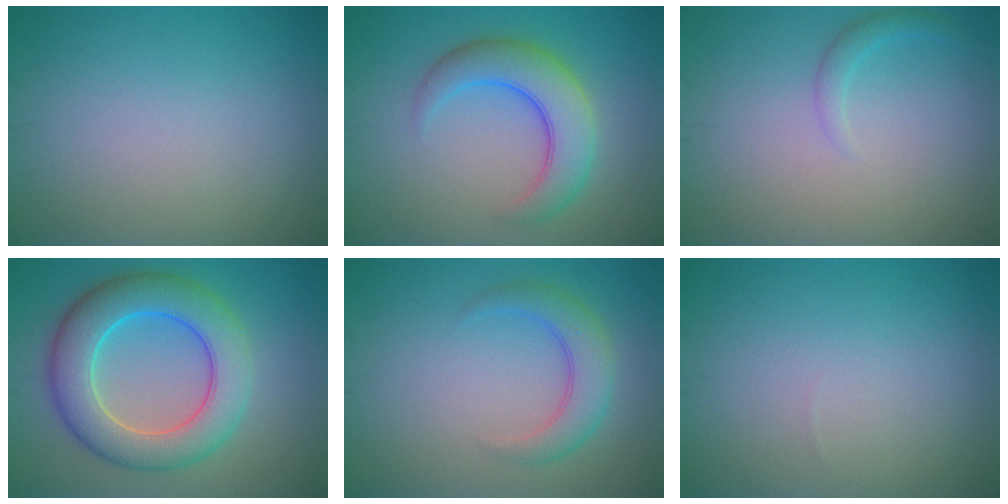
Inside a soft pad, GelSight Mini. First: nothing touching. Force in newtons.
{"total": 6.0, "press": 6.0, "slide": 0.1}
{"total": 1.4, "press": 1.4, "slide": 0.1}
{"total": 8.6, "press": 8.6, "slide": 0.2}
{"total": 3.6, "press": 3.6, "slide": 0.1}
{"total": 0.0}